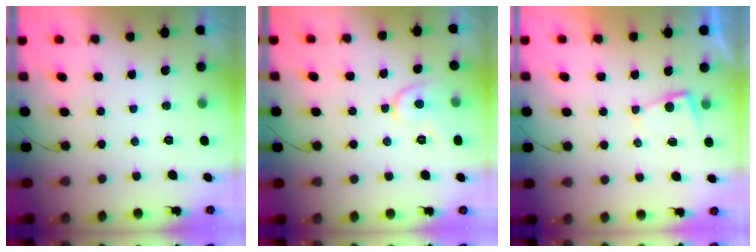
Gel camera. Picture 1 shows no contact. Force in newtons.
{"total": 7.3, "press": 7.3, "slide": 0.8}
{"total": 2.0, "press": 2.0, "slide": 0.4}